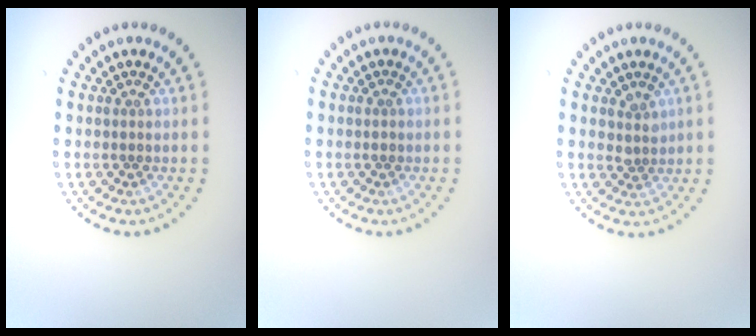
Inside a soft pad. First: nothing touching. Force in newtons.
{"total": 0.6, "press": 0.6, "slide": 0.2}
{"total": 1.5, "press": 1.1, "slide": 0.9}